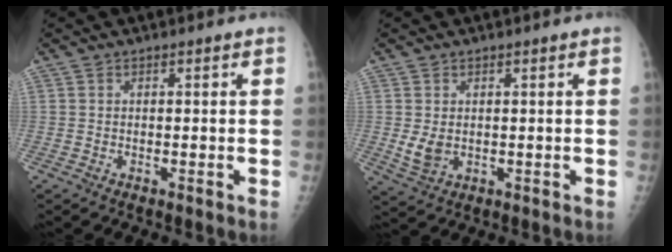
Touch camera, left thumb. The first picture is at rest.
{"total": 3.7, "force": [0.3, 2.8, 2.4], "torque": [-0.038, -0.011, 0.015]}